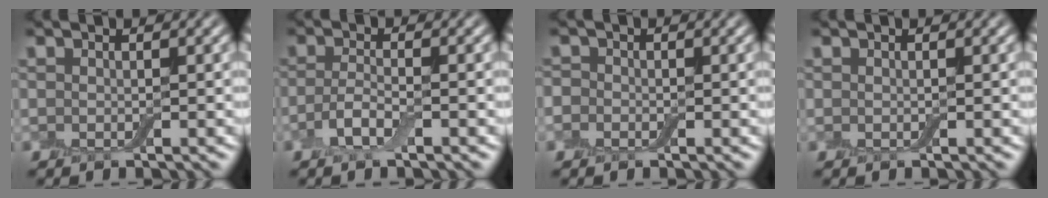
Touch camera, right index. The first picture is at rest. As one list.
[{"total": 2.2, "force": [-1.0, 0.6, 1.8], "torque": [-0.043, 0.005, -0.028]}, {"total": 0.9, "force": [-0.4, 0.8, 0.1], "torque": [0.004, 0.002, -0.016]}, {"total": 0.0}]